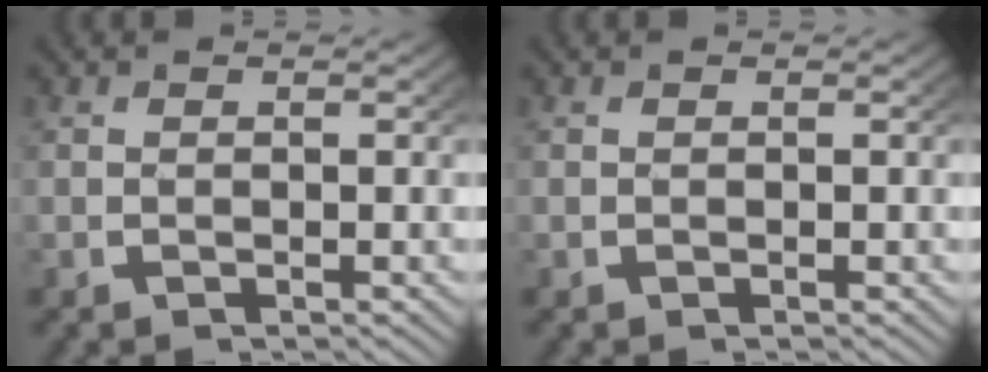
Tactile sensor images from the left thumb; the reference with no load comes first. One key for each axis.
{"total": 0.0}